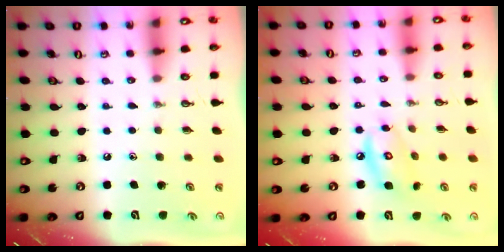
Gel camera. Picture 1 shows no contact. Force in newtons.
{"total": 8.7, "press": 8.7, "slide": 0.7}